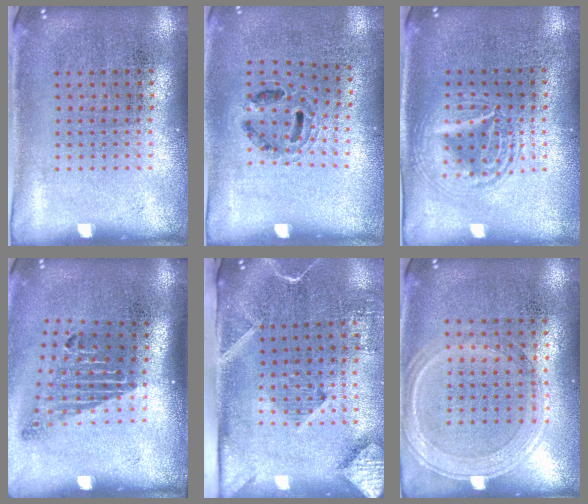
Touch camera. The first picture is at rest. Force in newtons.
{"total": 0.9, "press": 0.8, "slide": 0.3}
{"total": 2.9, "press": 2.8, "slide": 0.4}
{"total": 1.8, "press": 1.3, "slide": 1.3}
{"total": 2.8, "press": 2.1, "slide": 1.9}
{"total": 0.7, "press": 0.7, "slide": 0.2}